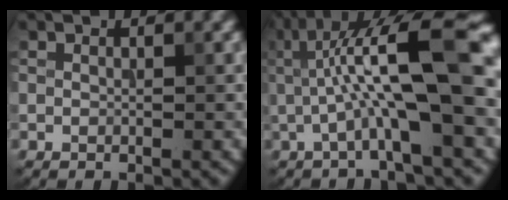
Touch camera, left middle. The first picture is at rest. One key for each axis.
{"total": 12.3, "fx": 1.0, "fy": 2.8, "fz": 11.9, "tx": -0.197, "ty": 0.026, "tz": 0.017}